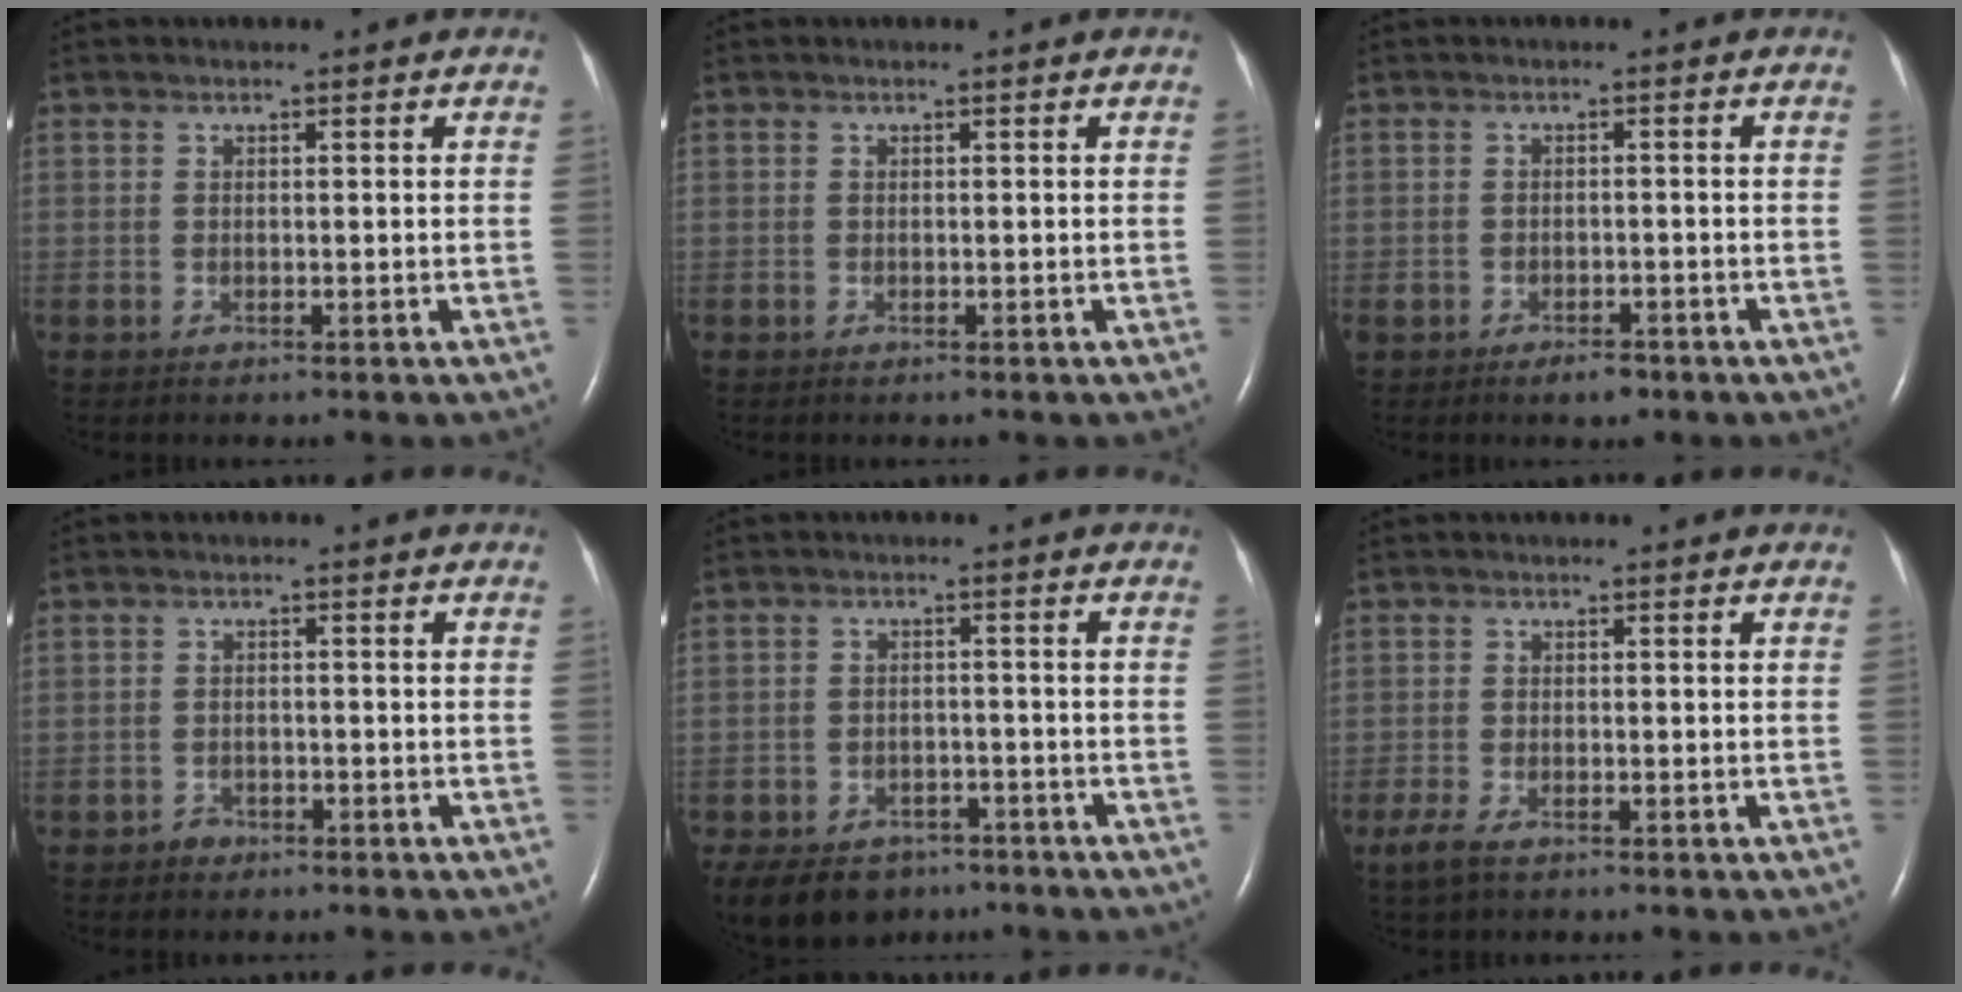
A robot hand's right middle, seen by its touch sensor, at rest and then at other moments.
{"total": 0.0}
{"total": 2.9, "force": [-2.1, 1.5, 1.4], "torque": [-0.024, 0.000, -0.025]}
{"total": 1.5, "force": [-1.2, 1.0, 0.0], "torque": [-0.003, 0.004, -0.023]}
{"total": 13.8, "force": [-9.3, 9.0, 4.9], "torque": [-0.131, -0.008, -0.123]}
{"total": 2.9, "force": [-1.9, 0.8, 2.0], "torque": [-0.053, -0.009, -0.036]}